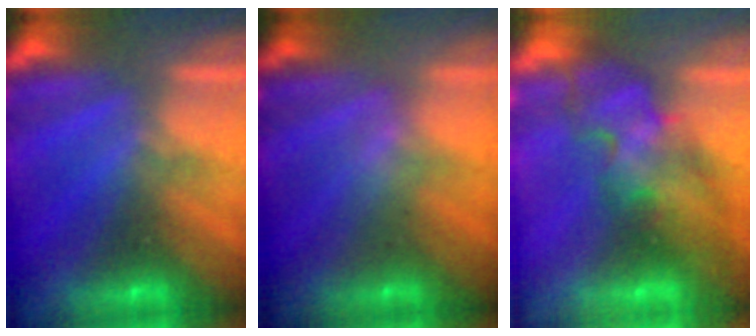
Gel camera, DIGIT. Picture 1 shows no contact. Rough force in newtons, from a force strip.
{"total": 2.4}
{"total": 3.7}